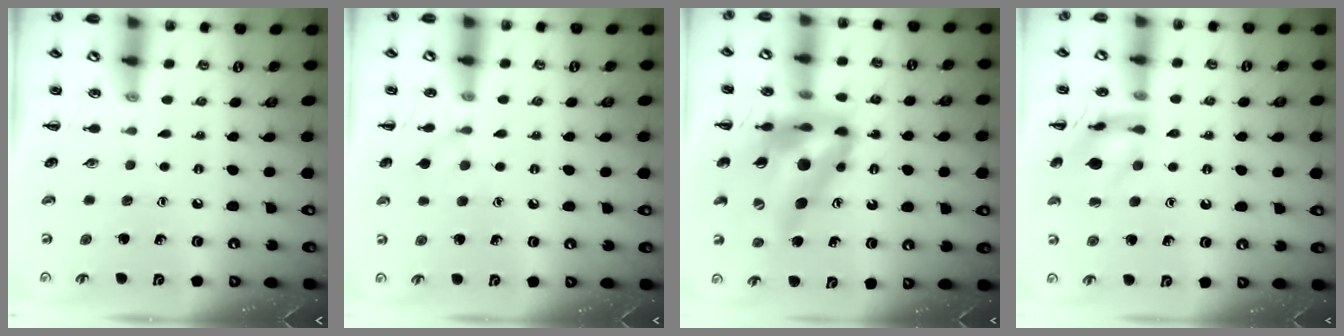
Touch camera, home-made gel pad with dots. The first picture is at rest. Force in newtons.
{"total": 6.4, "press": 6.1, "slide": 1.9}
{"total": 17.5, "press": 16.6, "slide": 5.4}
{"total": 12.6, "press": 12.6, "slide": 1.3}